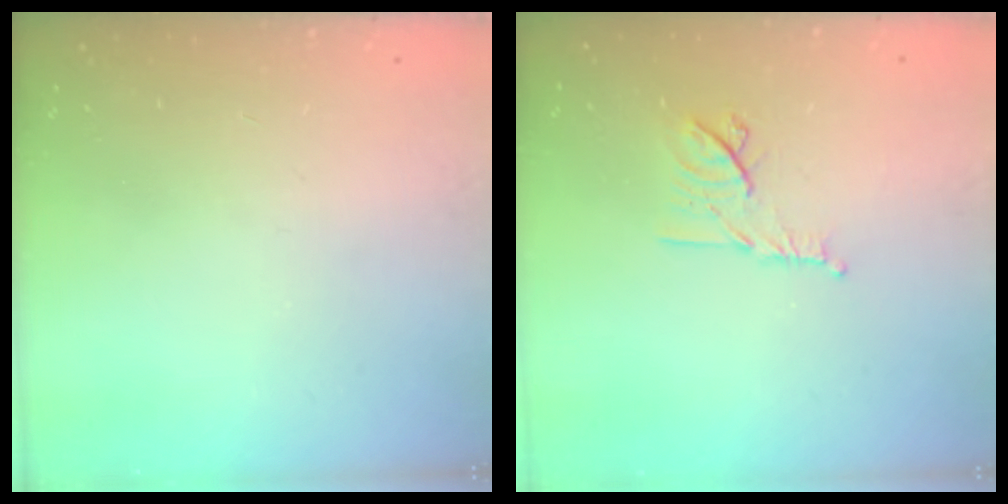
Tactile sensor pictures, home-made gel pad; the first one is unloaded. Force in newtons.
{"total": 9.7, "press": 9.7, "slide": 0.6}